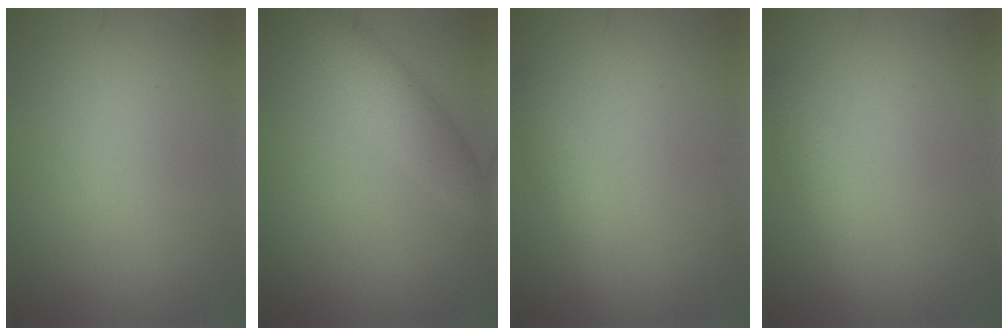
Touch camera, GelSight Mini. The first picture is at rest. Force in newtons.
{"total": 3.0, "press": 3.0, "slide": 0.1}
{"total": 2.1, "press": 2.1, "slide": 0.1}
{"total": 2.1, "press": 2.1, "slide": 0.1}